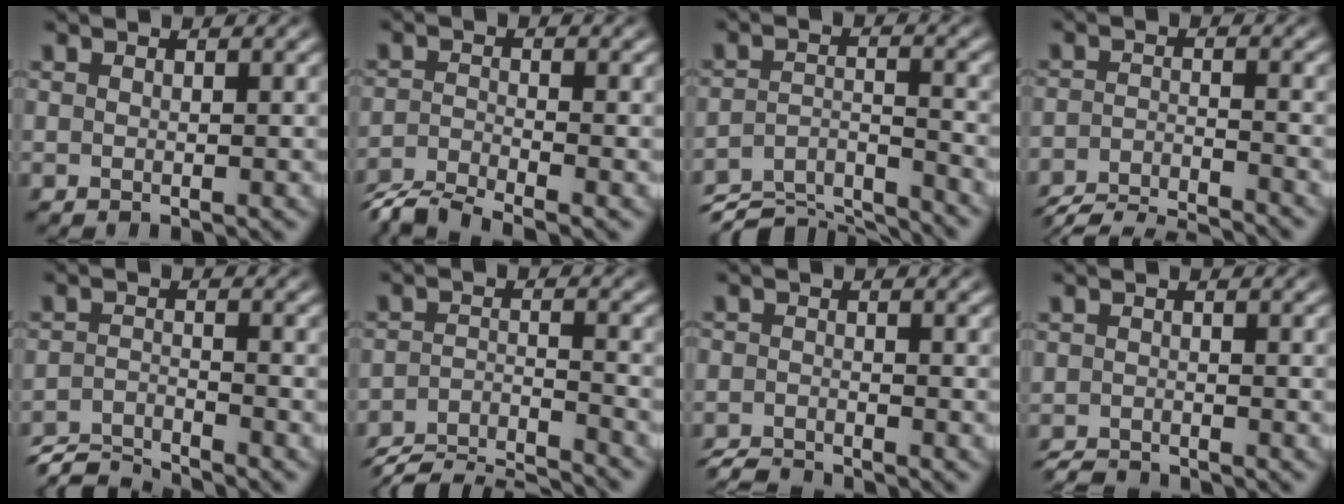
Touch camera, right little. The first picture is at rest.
{"total": 5.2, "force": [-4.7, 1.3, 1.6], "torque": [-0.027, -0.018, -0.073]}
{"total": 8.2, "force": [-6.5, 3.6, 3.5], "torque": [-0.048, -0.038, -0.099]}
{"total": 7.3, "force": [-7.0, 1.5, 1.6], "torque": [-0.015, -0.025, -0.108]}
{"total": 4.9, "force": [-4.5, 1.2, 1.4], "torque": [-0.018, -0.018, -0.072]}
{"total": 7.2, "force": [-5.8, 2.6, 3.4], "torque": [-0.046, -0.031, -0.088]}
{"total": 2.9, "force": [-2.8, 0.5, 0.0], "torque": [-0.002, -0.018, -0.048]}
{"total": 2.4, "force": [-2.4, -0.2, -0.2], "torque": [0.005, -0.019, -0.035]}